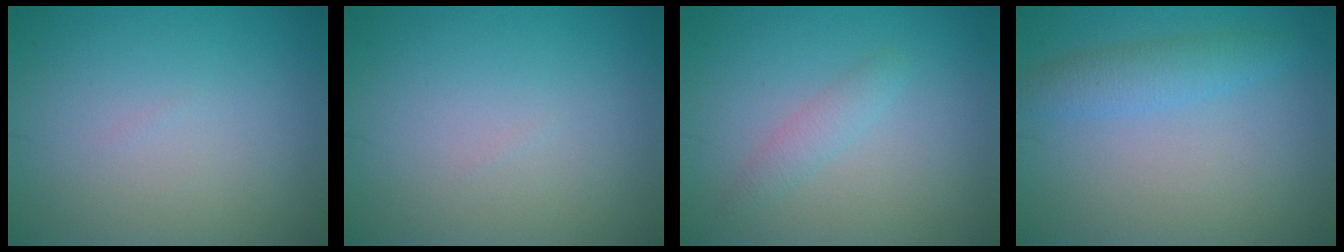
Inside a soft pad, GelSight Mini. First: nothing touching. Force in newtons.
{"total": 0.0}
{"total": 1.6, "press": 1.6, "slide": 0.2}
{"total": 2.6, "press": 2.6, "slide": 0.0}